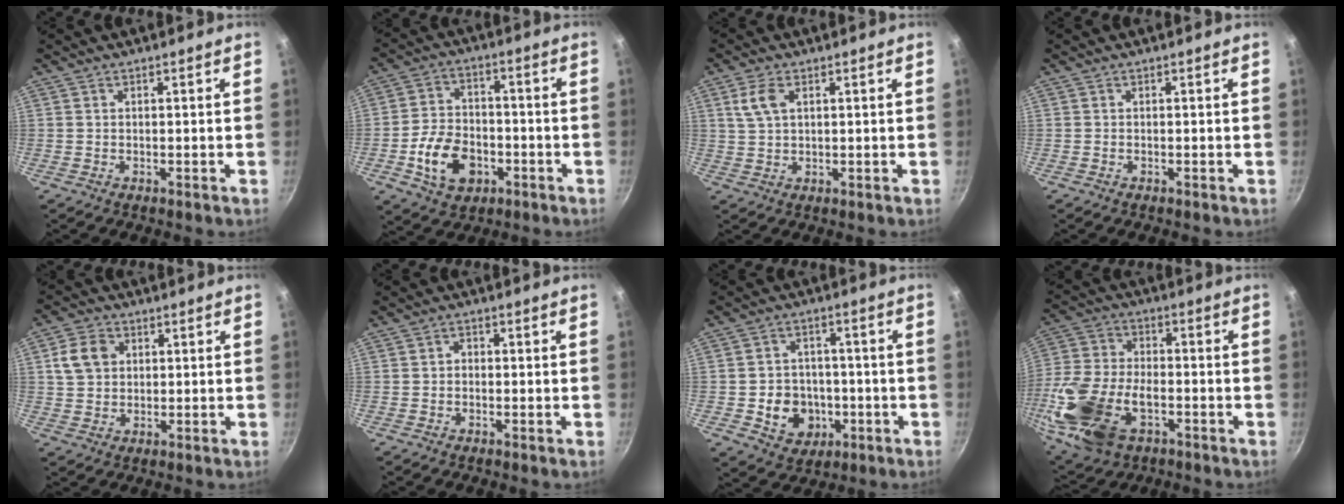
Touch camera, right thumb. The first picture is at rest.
{"total": 12.0, "force": [-4.1, 8.4, 7.5], "torque": [-0.112, 0.027, -0.071]}
{"total": 4.9, "force": [1.8, 2.8, 3.6], "torque": [-0.069, 0.002, 0.034]}
{"total": 0.0}
{"total": 6.8, "force": [1.8, 5.6, 3.6], "torque": [-0.048, 0.006, 0.029]}
{"total": 1.5, "force": [-0.2, 1.3, 0.8], "torque": [-0.011, 0.008, -0.007]}
{"total": 9.8, "force": [-2.6, 8.3, 4.5], "torque": [-0.037, 0.024, -0.032]}
{"total": 19.4, "force": [-6.4, 11.5, 14.3], "torque": [-0.303, 0.017, -0.121]}